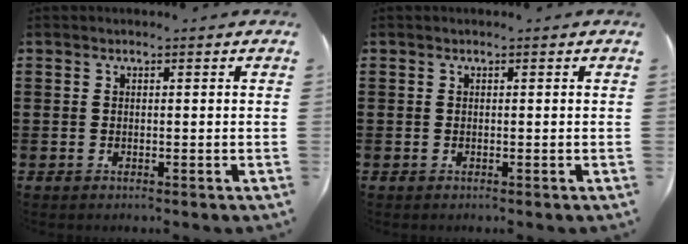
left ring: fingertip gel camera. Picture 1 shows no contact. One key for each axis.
{"total": 0.0}